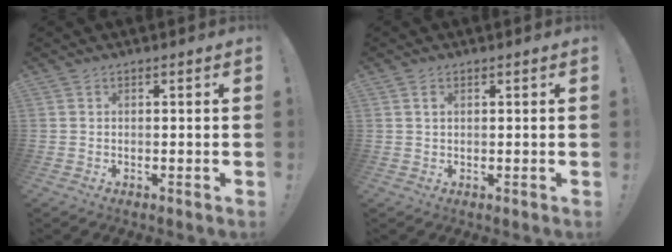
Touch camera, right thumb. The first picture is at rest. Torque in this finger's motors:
{"motor_torque": [-0.03, -0.12, 0.06, 0.11, 0.11]}